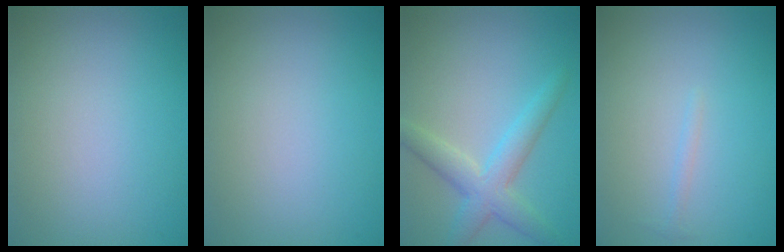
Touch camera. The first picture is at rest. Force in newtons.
{"total": 0.0}
{"total": 4.2, "press": 4.2, "slide": 0.1}
{"total": 0.6, "press": 0.6, "slide": 0.1}